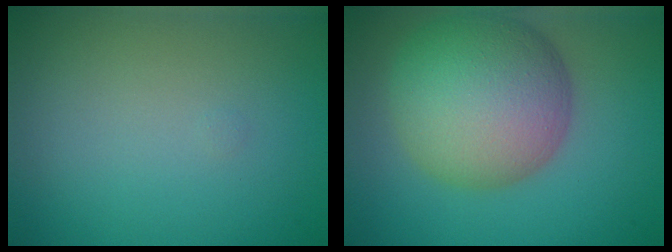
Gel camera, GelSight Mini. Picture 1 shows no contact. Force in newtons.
{"total": 10.3, "press": 10.2, "slide": 0.5}